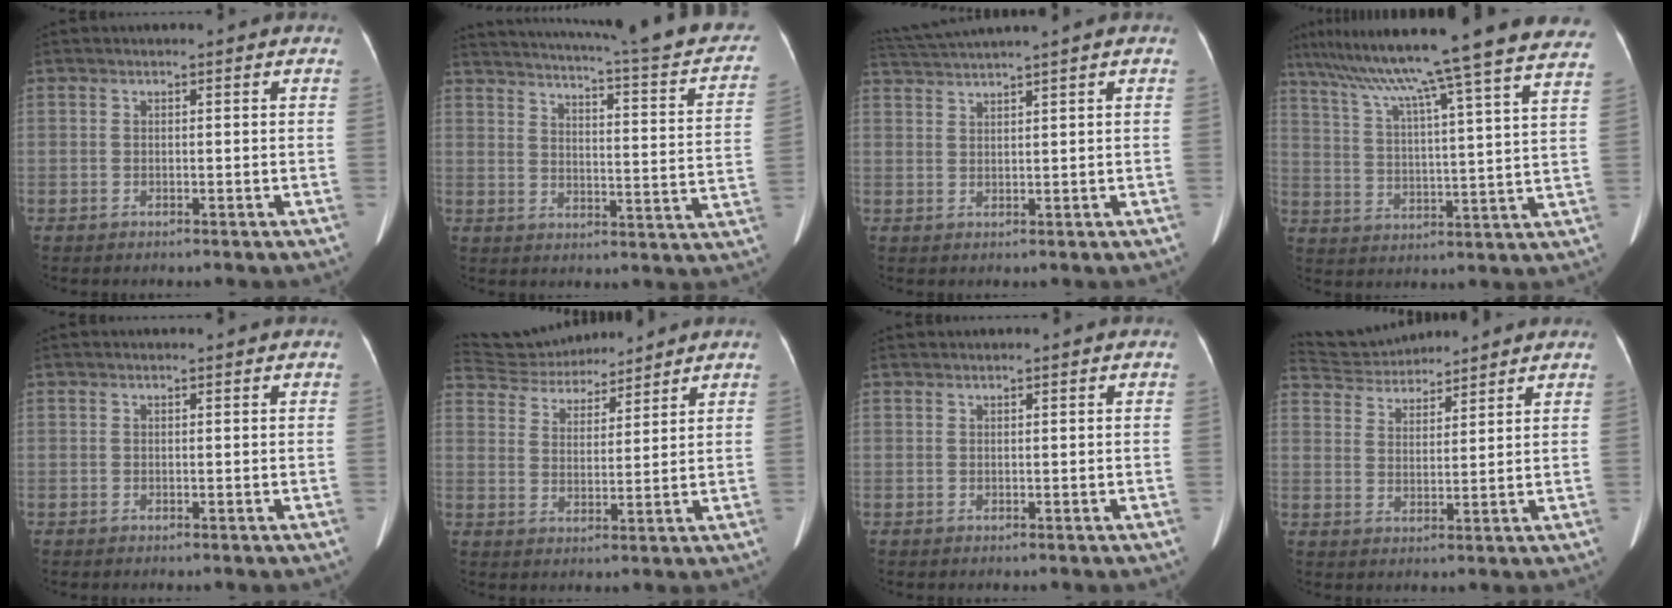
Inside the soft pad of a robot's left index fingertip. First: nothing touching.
{"total": 25.5, "force": [21.8, 2.5, 13.0], "torque": [-0.188, -0.038, 0.257]}
{"total": 4.6, "force": [3.9, -1.7, 1.7], "torque": [-0.039, 0.012, 0.082]}
{"total": 29.4, "force": [25.4, -1.6, 14.8], "torque": [-0.253, -0.033, 0.342]}
{"total": 0.0}
{"total": 11.5, "force": [10.9, 2.6, 2.5], "torque": [-0.047, 0.027, 0.192]}
{"total": 0.0}
{"total": 9.5, "force": [9.1, 2.3, 1.8], "torque": [-0.036, 0.035, 0.158]}